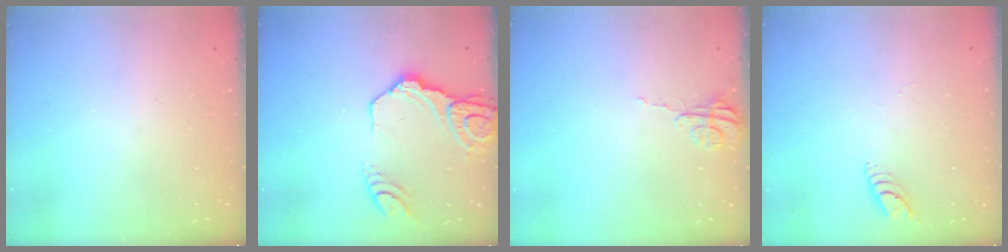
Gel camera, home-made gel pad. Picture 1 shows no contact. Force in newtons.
{"total": 15.1, "press": 15.0, "slide": 1.8}
{"total": 3.7, "press": 3.7, "slide": 0.3}
{"total": 5.2, "press": 5.2, "slide": 0.2}